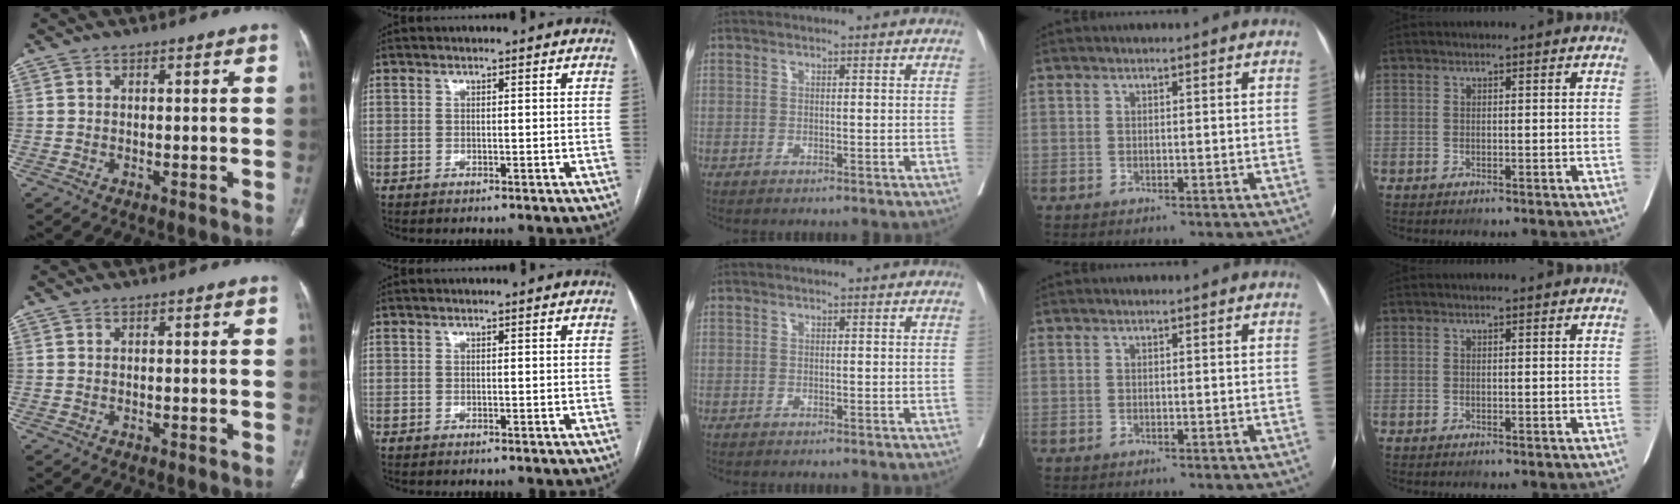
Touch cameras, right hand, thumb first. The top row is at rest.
{}